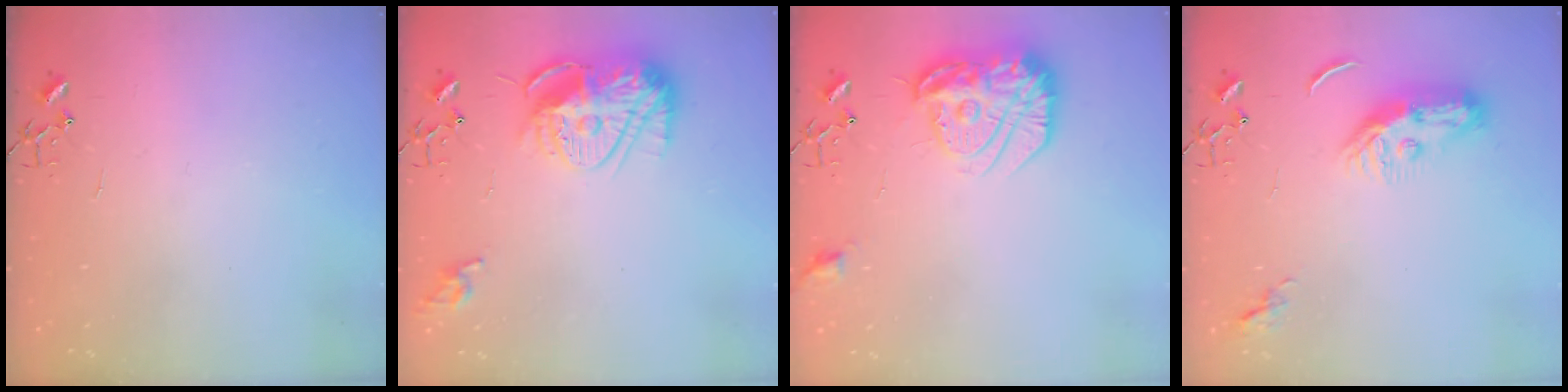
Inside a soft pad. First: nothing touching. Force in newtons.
{"total": 15.3, "press": 15.3, "slide": 0.9}
{"total": 18.0, "press": 17.9, "slide": 1.6}
{"total": 9.3, "press": 9.2, "slide": 1.2}